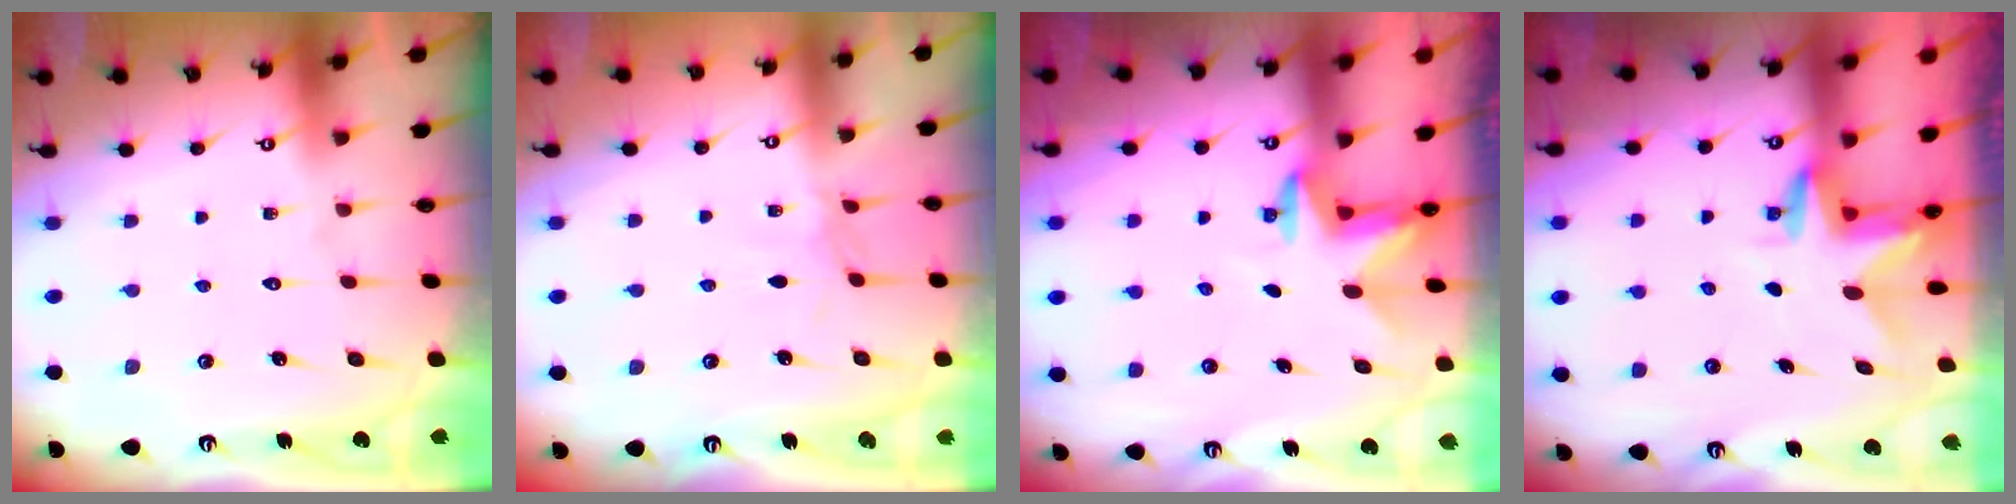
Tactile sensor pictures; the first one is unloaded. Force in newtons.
{"total": 2.3, "press": 2.2, "slide": 0.4}
{"total": 2.5, "press": 2.4, "slide": 0.5}
{"total": 3.1, "press": 3.1, "slide": 0.2}